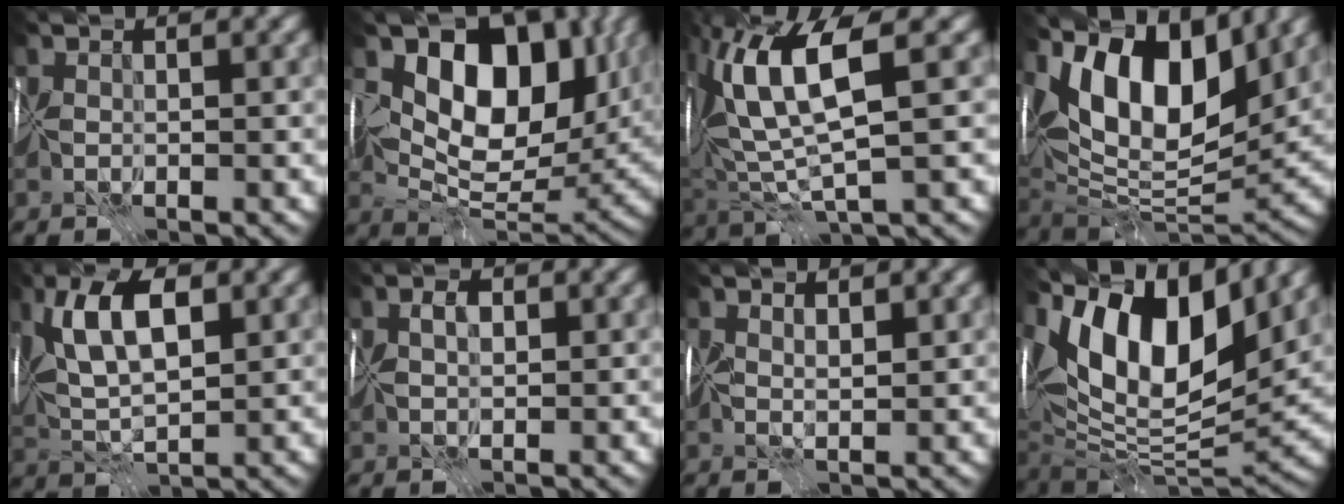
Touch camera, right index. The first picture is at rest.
{"total": 11.5, "force": [4.2, 6.9, 8.2], "torque": [-0.085, -0.012, 0.075]}
{"total": 8.5, "force": [2.7, 2.5, 7.7], "torque": [-0.152, 0.005, 0.050]}
{"total": 13.3, "force": [6.7, 5.8, 9.9], "torque": [-0.152, 0.016, 0.109]}
{"total": 6.9, "force": [2.6, 2.6, 5.8], "torque": [-0.105, 0.011, 0.042]}
{"total": 1.2, "force": [0.6, 0.5, 1.0], "torque": [-0.010, 0.003, 0.010]}
{"total": 1.1, "force": [1.0, -0.2, 0.4], "torque": [0.003, -0.006, 0.020]}
{"total": 15.2, "force": [7.6, 6.7, 11.3], "torque": [-0.192, 0.030, 0.124]}